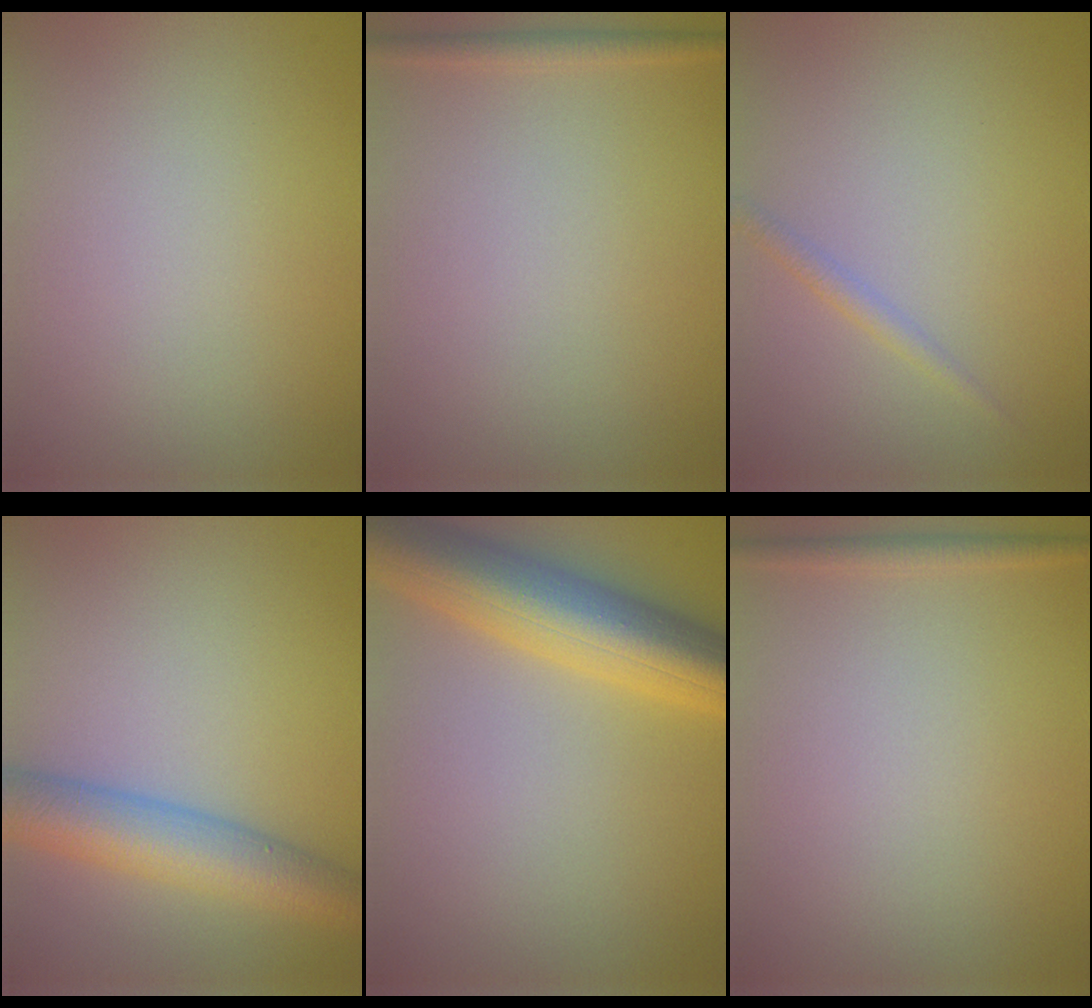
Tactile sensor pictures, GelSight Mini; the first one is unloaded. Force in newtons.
{"total": 1.3, "press": 1.3, "slide": 0.1}
{"total": 1.1, "press": 1.1, "slide": 0.0}
{"total": 6.4, "press": 6.4, "slide": 0.3}
{"total": 9.0, "press": 9.0, "slide": 0.2}
{"total": 1.3, "press": 1.3, "slide": 0.1}